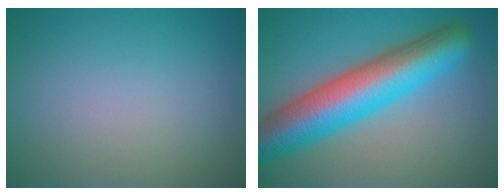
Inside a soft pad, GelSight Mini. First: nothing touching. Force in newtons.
{"total": 10.7, "press": 10.7, "slide": 0.2}